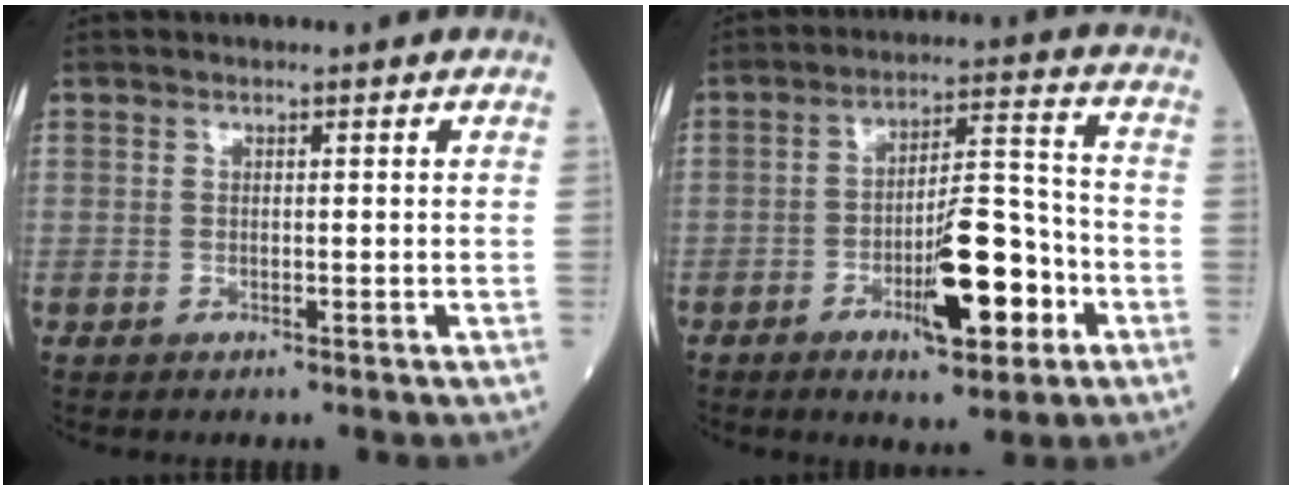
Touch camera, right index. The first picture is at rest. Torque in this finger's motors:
{"motor_torque": [0.45, -0.10, 0.20, 0.05]}